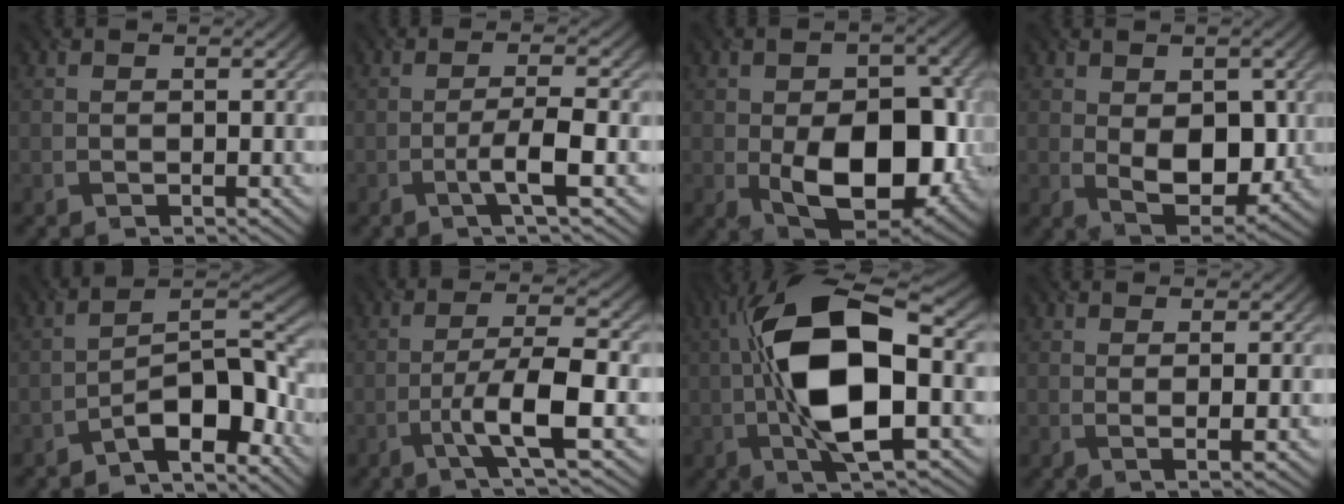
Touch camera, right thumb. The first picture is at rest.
{"total": 3.8, "force": [-1.7, 0.1, 3.4], "torque": [-0.061, 0.012, -0.043]}
{"total": 13.3, "force": [-2.9, 8.1, 10.1], "torque": [-0.146, -0.031, -0.040]}
{"total": 7.4, "force": [-0.2, 4.5, 5.9], "torque": [-0.105, -0.018, 0.003]}
{"total": 8.2, "force": [-5.6, 2.2, 5.5], "torque": [-0.078, 0.020, -0.108]}
{"total": 7.3, "force": [-3.0, 1.1, 6.6], "torque": [-0.120, 0.012, -0.064]}
{"total": 14.4, "force": [-0.7, 5.8, 13.1], "torque": [-0.258, 0.019, -0.021]}
{"total": 2.2, "force": [0.8, 0.2, 2.0], "torque": [-0.040, -0.003, 0.013]}